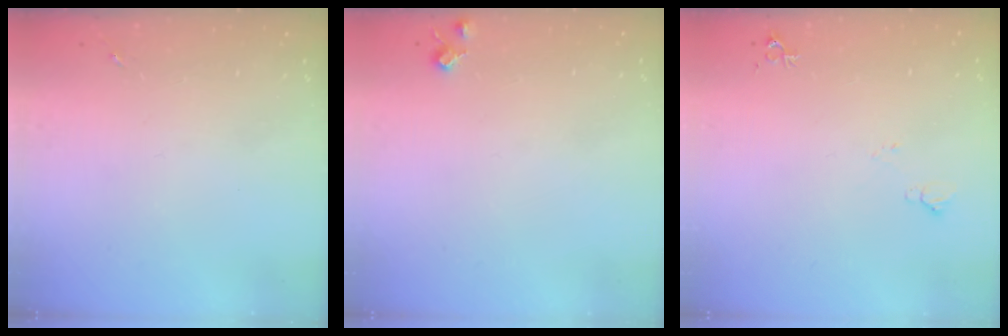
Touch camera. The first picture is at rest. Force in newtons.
{"total": 5.7, "press": 5.6, "slide": 0.9}
{"total": 5.2, "press": 5.1, "slide": 1.1}